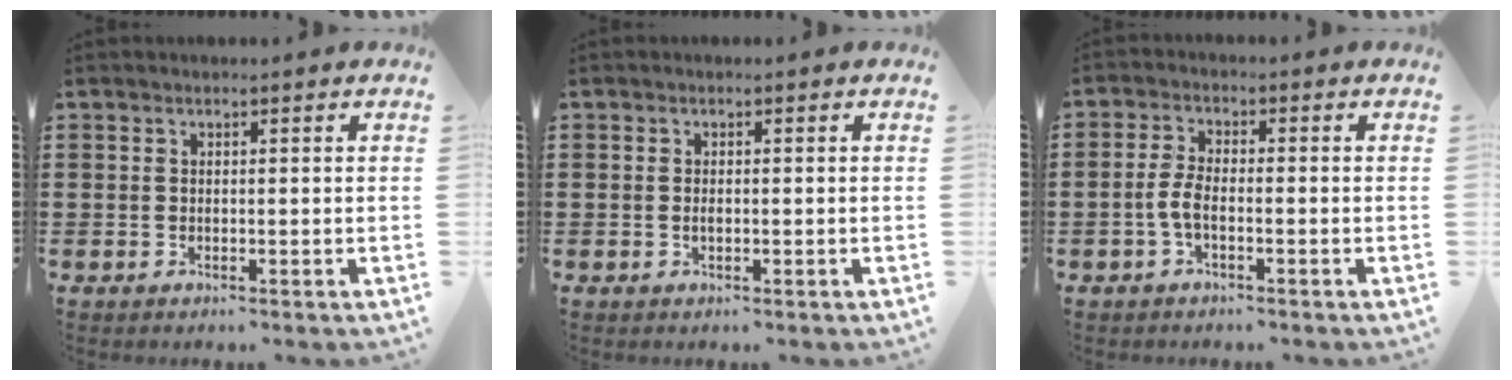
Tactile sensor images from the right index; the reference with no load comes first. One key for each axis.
{"total": 0.9, "fx": -0.2, "fy": 0.4, "fz": 0.8, "tx": -0.016, "ty": 0.000, "tz": -0.003}
{"total": 3.5, "fx": -1.2, "fy": 1.1, "fz": 3.1, "tx": -0.084, "ty": -0.007, "tz": -0.030}